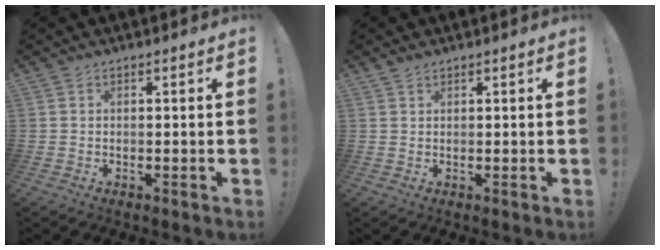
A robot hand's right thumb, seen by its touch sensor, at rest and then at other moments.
{"total": 1.4, "force": [1.2, 0.7, 0.3], "torque": [-0.001, -0.005, 0.021]}